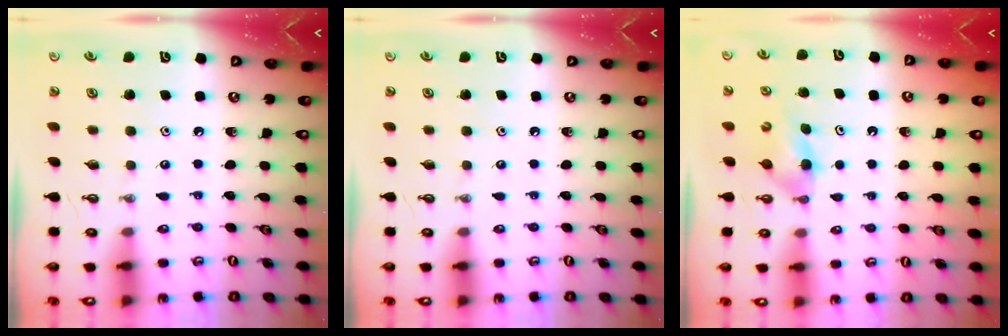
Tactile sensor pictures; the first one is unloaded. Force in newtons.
{"total": 0.0}
{"total": 4.2, "press": 3.8, "slide": 1.8}